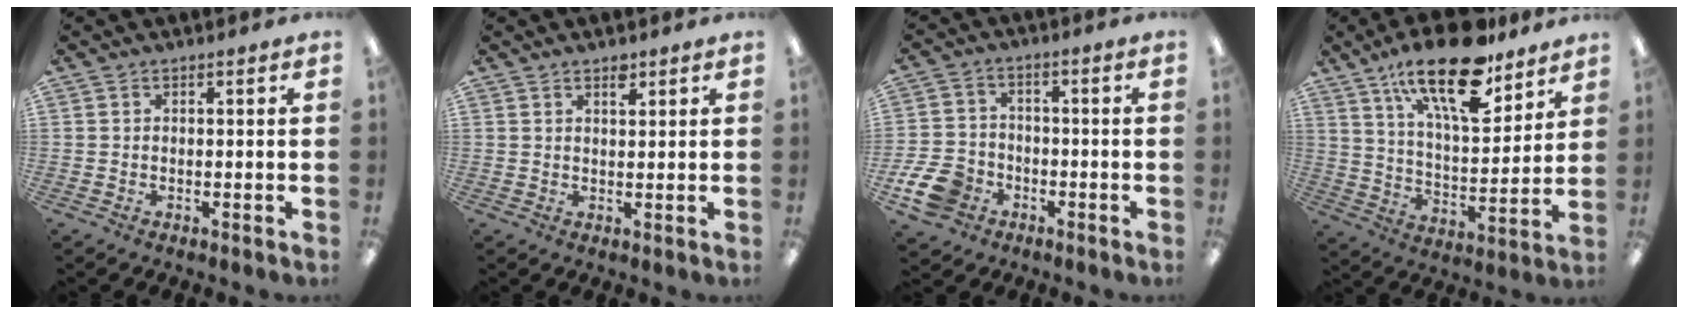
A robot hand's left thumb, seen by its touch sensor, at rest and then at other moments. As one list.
[{"total": 2.5, "force": [1.9, 1.0, 1.3], "torque": [-0.011, -0.006, 0.030]}, {"total": 9.6, "force": [-4.7, 7.1, 4.5], "torque": [-0.109, 0.029, -0.086]}, {"total": 21.5, "force": [14.3, 8.1, 13.8], "torque": [-0.229, -0.075, 0.240]}]